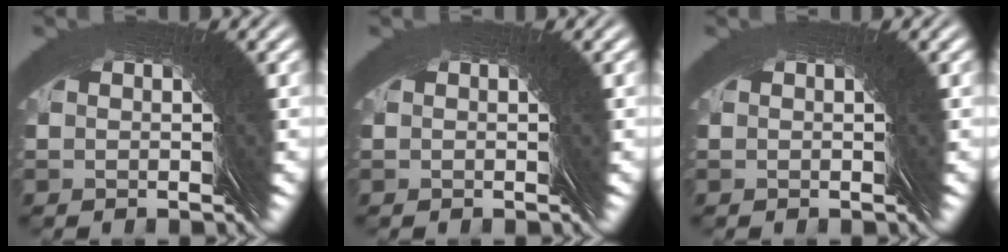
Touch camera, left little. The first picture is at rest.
{"total": 0.0}
{"total": 0.0}